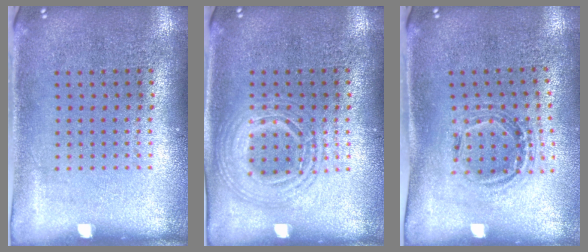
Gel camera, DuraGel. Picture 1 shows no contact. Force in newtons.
{"total": 1.6, "press": 1.6, "slide": 0.2}
{"total": 1.0, "press": 1.0, "slide": 0.1}